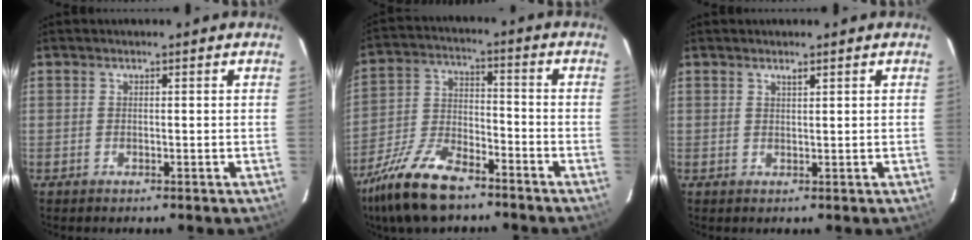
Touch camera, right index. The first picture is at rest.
{"total": 15.2, "force": [-11.0, 6.0, 8.6], "torque": [-0.196, -0.012, -0.209]}
{"total": 1.0, "force": [0.8, 0.2, 0.6], "torque": [-0.010, 0.002, 0.014]}